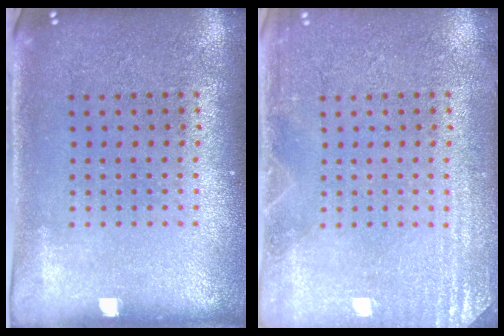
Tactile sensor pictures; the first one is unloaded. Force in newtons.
{"total": 2.7, "press": 2.7, "slide": 0.3}